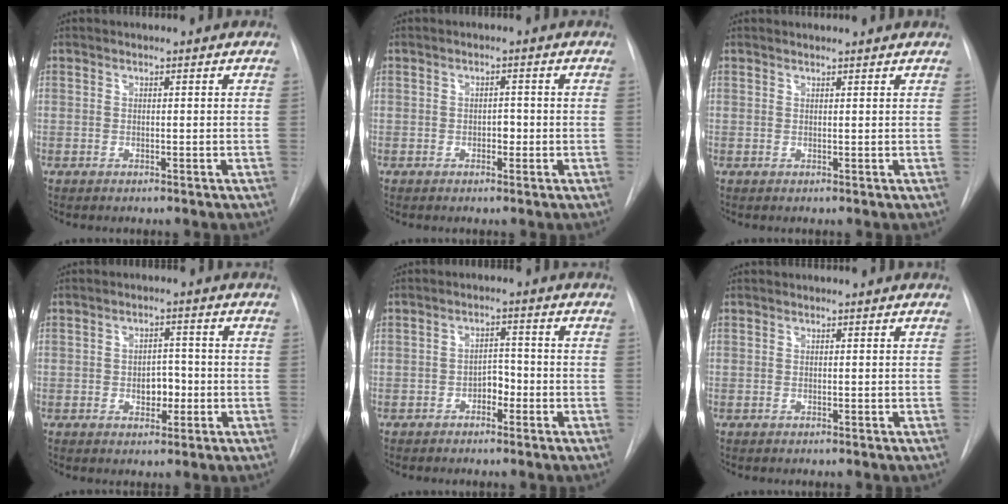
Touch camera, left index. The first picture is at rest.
{"total": 1.9, "force": [-1.5, 0.9, 0.9], "torque": [-0.010, -0.002, -0.021]}
{"total": 2.0, "force": [1.9, 0.1, 0.6], "torque": [-0.011, 0.010, 0.018]}
{"total": 4.0, "force": [-1.8, 2.3, 2.6], "torque": [-0.029, 0.000, -0.022]}
{"total": 3.3, "force": [-2.5, 1.5, 1.6], "torque": [-0.017, 0.003, -0.040]}
{"total": 0.0}